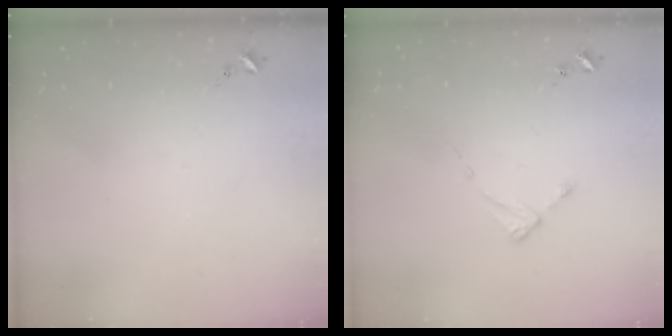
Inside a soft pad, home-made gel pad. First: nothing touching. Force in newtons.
{"total": 2.6, "press": 2.6, "slide": 0.4}